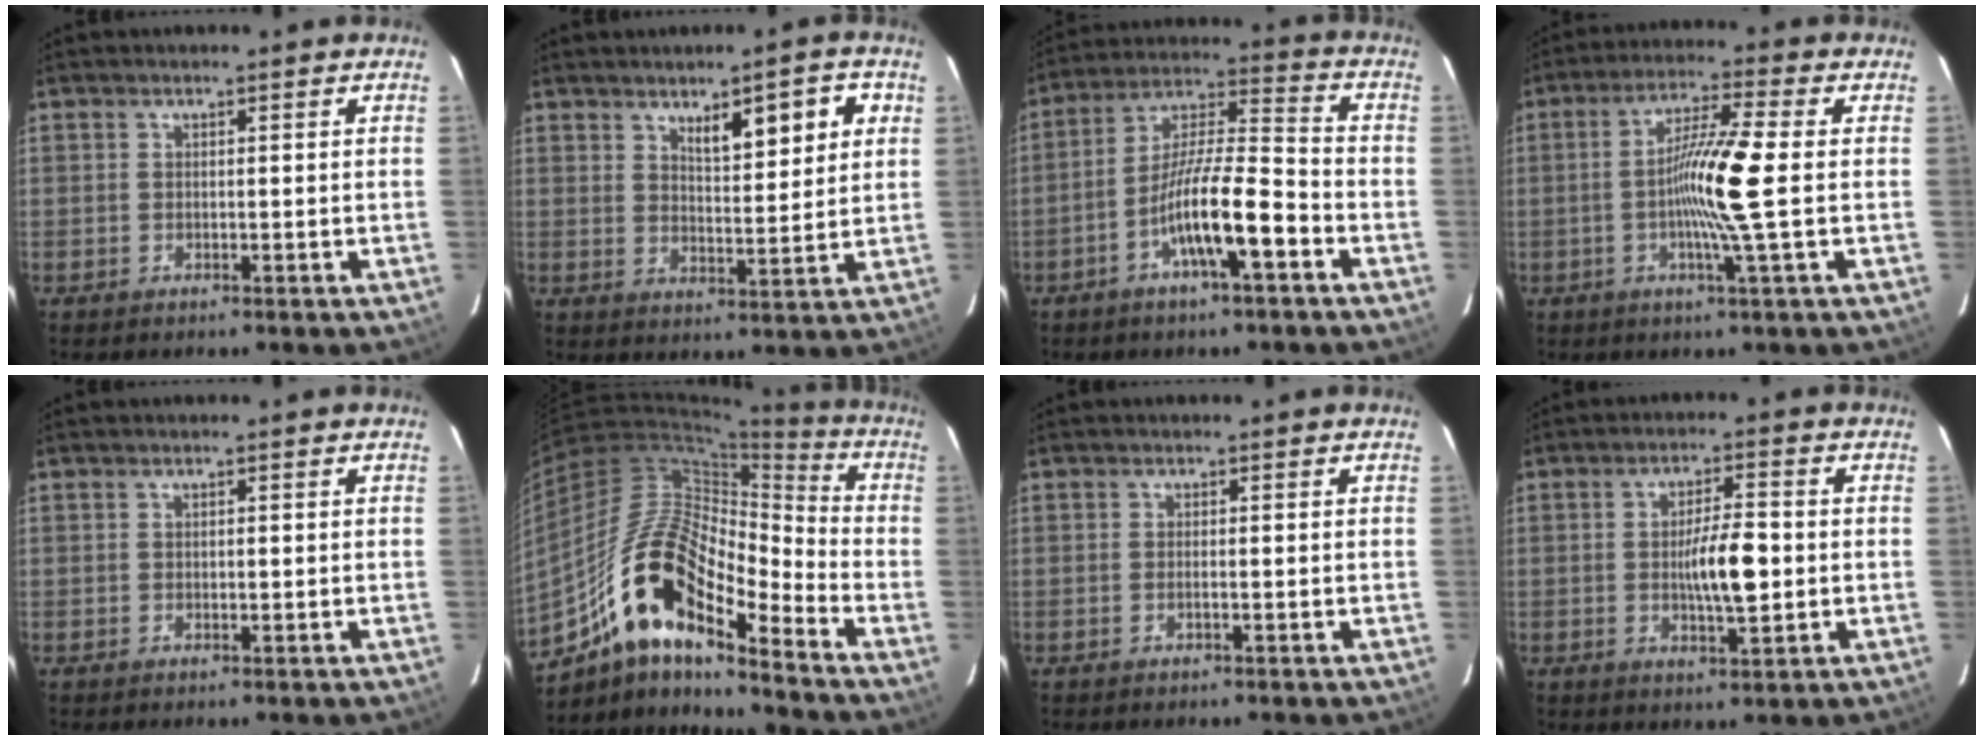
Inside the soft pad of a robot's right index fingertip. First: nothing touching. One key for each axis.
{"total": 7.7, "fx": 3.7, "fy": 1.9, "fz": 6.5, "tx": -0.097, "ty": 0.003, "tz": 0.060}
{"total": 12.1, "fx": -5.1, "fy": 1.4, "fz": 10.9, "tx": -0.202, "ty": 0.008, "tz": -0.092}
{"total": 9.9, "fx": -0.8, "fy": -1.1, "fz": 9.8, "tx": -0.182, "ty": -0.005, "tz": -0.021}
{"total": 0.5, "fx": 0.0, "fy": 0.2, "fz": 0.5, "tx": -0.007, "ty": 0.000, "tz": 0.001}
{"total": 15.8, "fx": -10.0, "fy": 4.6, "fz": 11.3, "tx": -0.216, "ty": 0.038, "tz": -0.174}
{"total": 0.7, "fx": -0.2, "fy": 0.1, "fz": 0.7, "tx": -0.015, "ty": 0.000, "tz": -0.003}
{"total": 7.2, "fx": -0.6, "fy": 1.4, "fz": 7.0, "tx": -0.124, "ty": 0.000, "tz": -0.009}